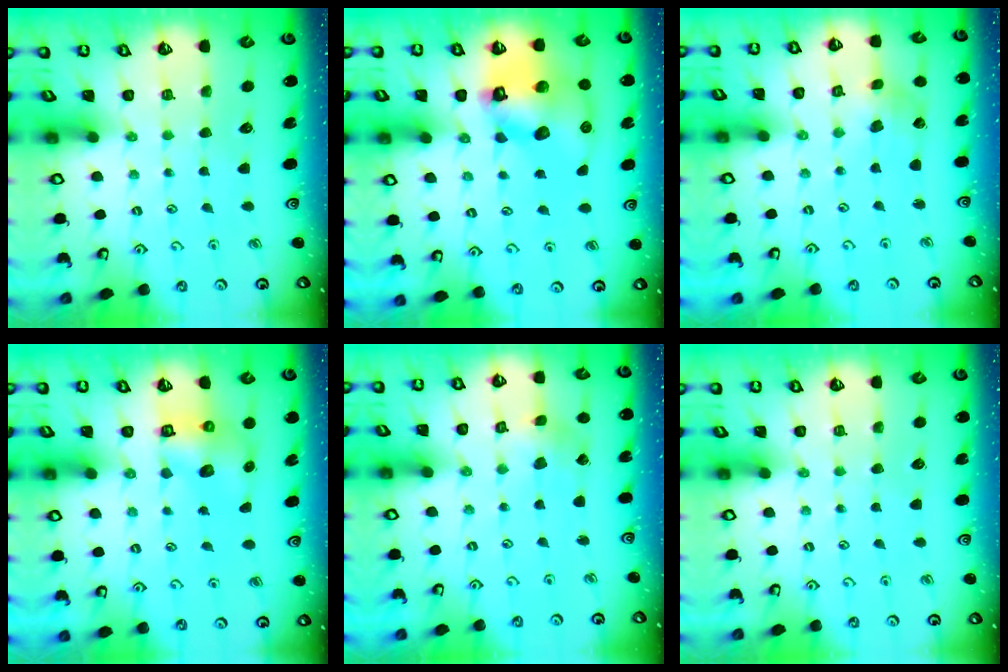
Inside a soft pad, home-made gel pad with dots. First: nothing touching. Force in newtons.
{"total": 15.7, "press": 15.5, "slide": 2.4}
{"total": 2.5, "press": 2.4, "slide": 0.5}
{"total": 6.1, "press": 6.1, "slide": 1.0}
{"total": 2.1, "press": 2.1, "slide": 0.3}
{"total": 0.0}